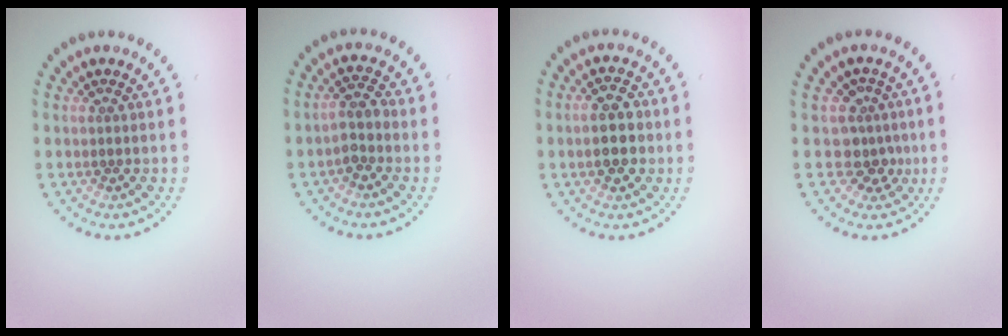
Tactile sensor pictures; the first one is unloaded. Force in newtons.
{"total": 2.0, "press": 1.7, "slide": 1.1}
{"total": 3.6, "press": 3.6, "slide": 0.4}
{"total": 2.7, "press": 2.0, "slide": 1.9}